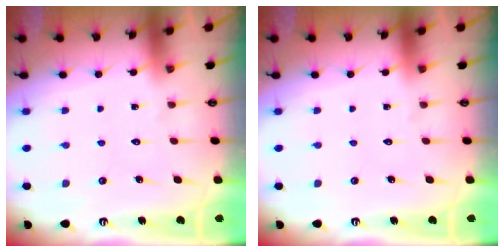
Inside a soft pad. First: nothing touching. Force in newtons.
{"total": 0.0}